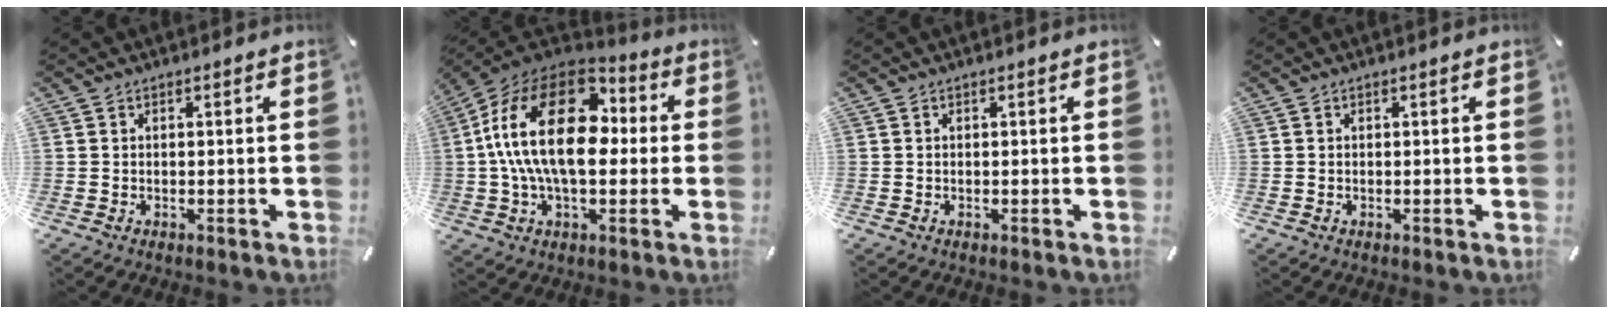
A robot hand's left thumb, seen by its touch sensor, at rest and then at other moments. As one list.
[{"total": 23.4, "force": [2.2, 13.7, 18.9], "torque": [-0.367, 0.008, 0.034]}, {"total": 0.0}, {"total": 0.0}]